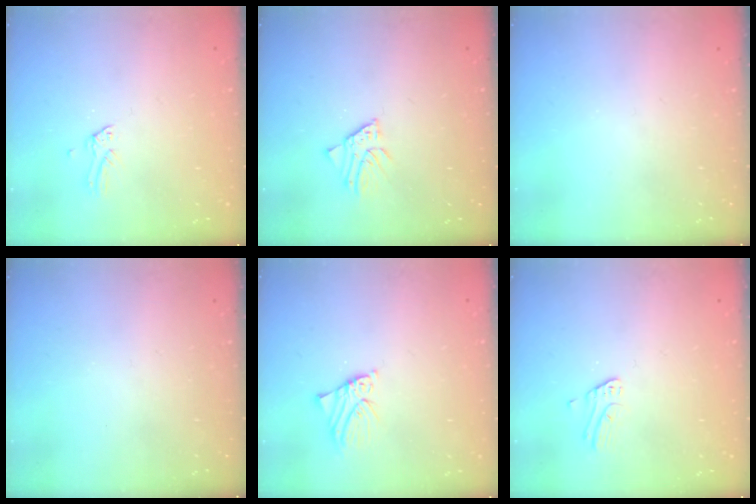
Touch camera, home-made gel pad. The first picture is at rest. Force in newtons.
{"total": 2.4, "press": 2.4, "slide": 0.1}
{"total": 0.0}
{"total": 0.0}
{"total": 2.4, "press": 2.4, "slide": 0.3}
{"total": 2.4, "press": 2.4, "slide": 0.1}